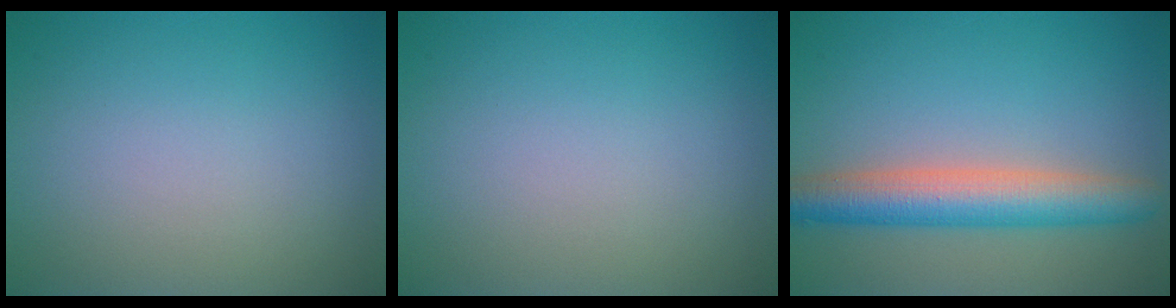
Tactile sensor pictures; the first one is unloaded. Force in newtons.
{"total": 0.0}
{"total": 5.9, "press": 5.9, "slide": 0.2}